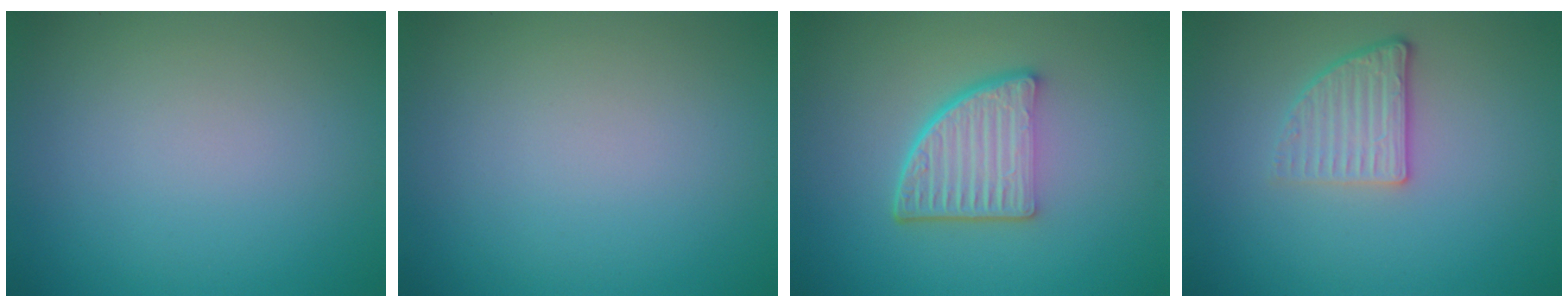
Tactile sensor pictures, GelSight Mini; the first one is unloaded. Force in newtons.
{"total": 0.0}
{"total": 5.4, "press": 3.9, "slide": 3.8}
{"total": 2.8, "press": 2.3, "slide": 1.6}